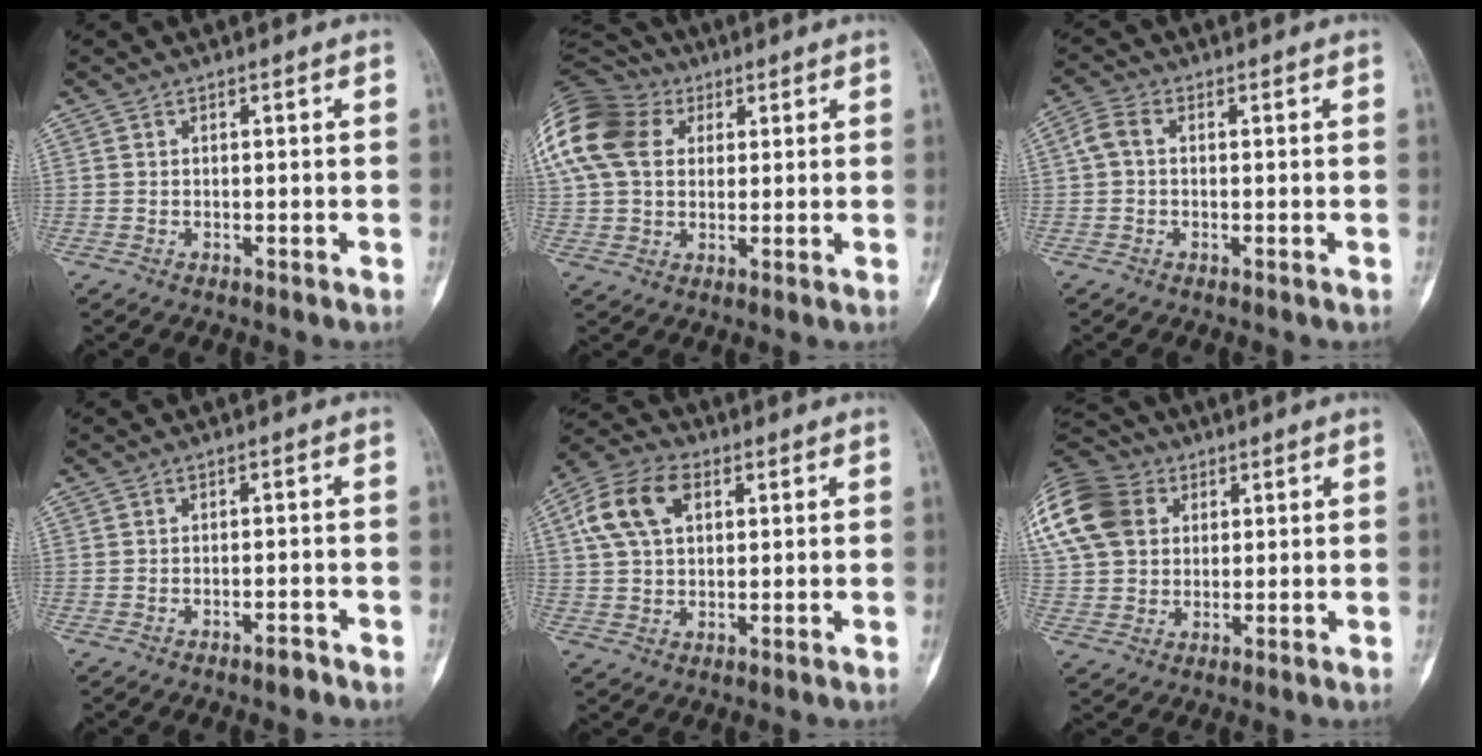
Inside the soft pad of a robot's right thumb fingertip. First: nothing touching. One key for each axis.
{"total": 20.6, "fx": 6.6, "fy": 15.0, "fz": 12.4, "tx": -0.283, "ty": 0.047, "tz": 0.121}
{"total": 3.4, "fx": 0.2, "fy": 2.2, "fz": 2.6, "tx": -0.059, "ty": 0.010, "tz": -0.002}
{"total": 1.7, "fx": -1.4, "fy": 0.3, "fz": 1.0, "tx": -0.013, "ty": 0.008, "tz": -0.022}
{"total": 11.2, "fx": 3.7, "fy": 7.1, "fz": 7.8, "tx": -0.146, "ty": 0.017, "tz": 0.063}
{"total": 23.6, "fx": 8.1, "fy": 18.0, "fz": 12.9, "tx": -0.319, "ty": 0.058, "tz": 0.157}